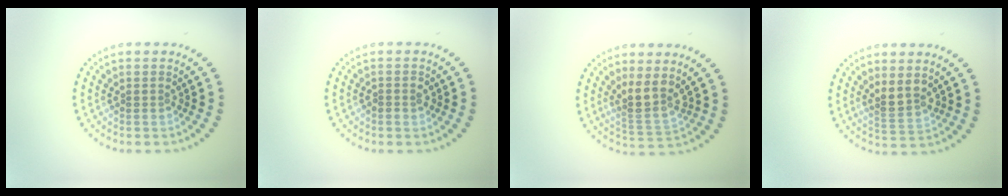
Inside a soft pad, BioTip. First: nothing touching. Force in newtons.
{"total": 1.1, "press": 1.0, "slide": 0.4}
{"total": 3.0, "press": 2.2, "slide": 2.0}
{"total": 2.1, "press": 1.8, "slide": 1.0}